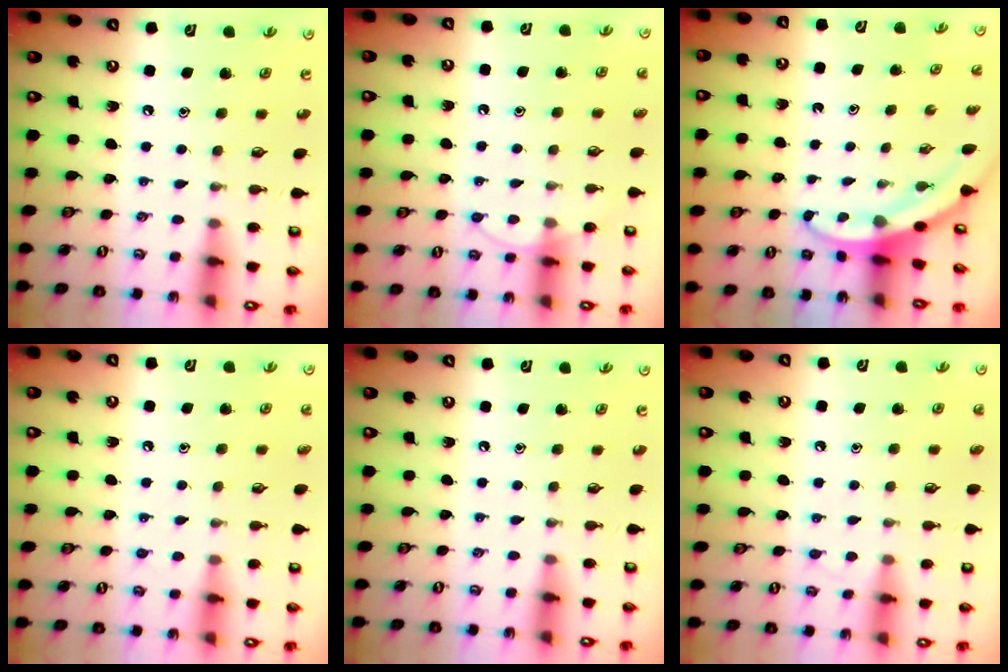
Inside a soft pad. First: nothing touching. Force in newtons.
{"total": 6.2, "press": 6.2, "slide": 0.6}
{"total": 3.4, "press": 3.4, "slide": 0.1}
{"total": 5.0, "press": 5.0, "slide": 0.5}
{"total": 0.0}
{"total": 5.1, "press": 5.0, "slide": 0.5}